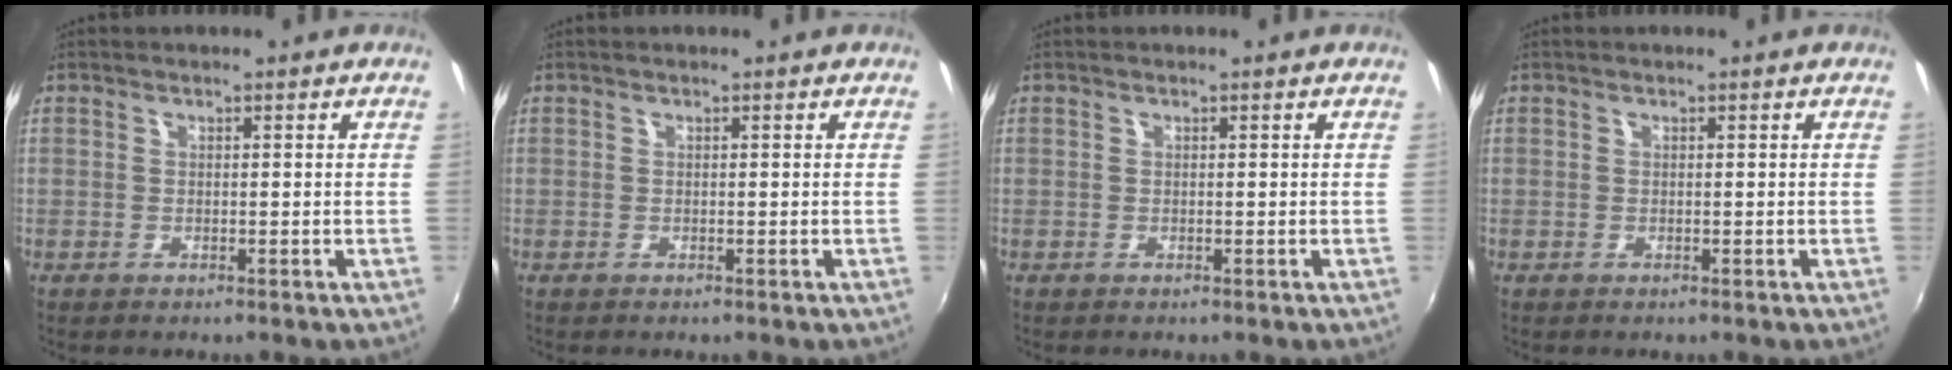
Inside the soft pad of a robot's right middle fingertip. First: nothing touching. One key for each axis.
{"total": 0.0}
{"total": 0.0}
{"total": 0.0}